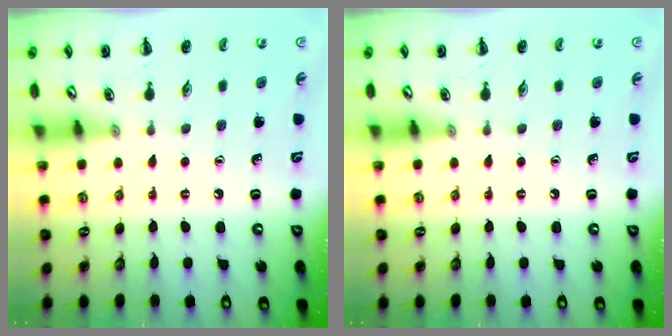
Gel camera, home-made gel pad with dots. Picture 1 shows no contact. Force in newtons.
{"total": 0.0}